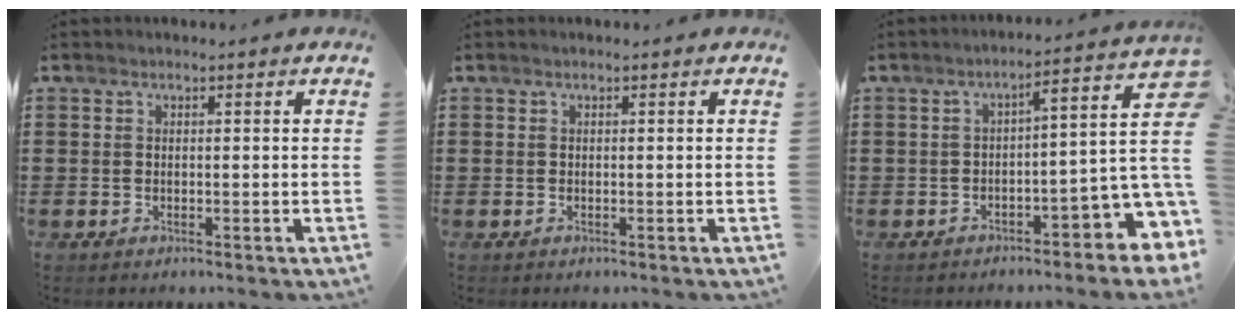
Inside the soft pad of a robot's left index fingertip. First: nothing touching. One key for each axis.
{"total": 0.0}
{"total": 4.6, "fx": -1.7, "fy": 1.3, "fz": 4.1, "tx": -0.050, "ty": -0.029, "tz": -0.042}